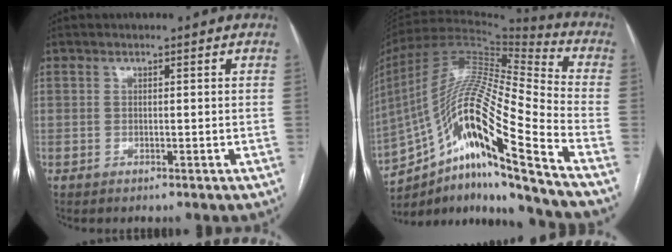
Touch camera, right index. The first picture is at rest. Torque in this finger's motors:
{"motor_torque": [0.57, -0.47, 0.82, 0.21]}